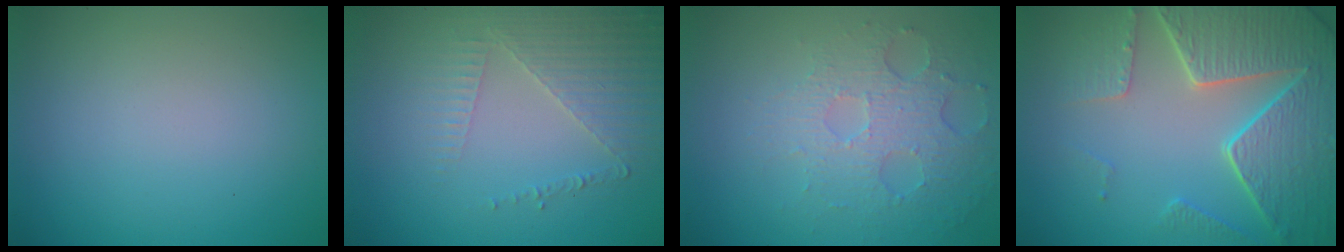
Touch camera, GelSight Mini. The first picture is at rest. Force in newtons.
{"total": 3.7, "press": 3.1, "slide": 2.0}
{"total": 4.0, "press": 3.2, "slide": 2.5}
{"total": 7.9, "press": 6.0, "slide": 5.1}